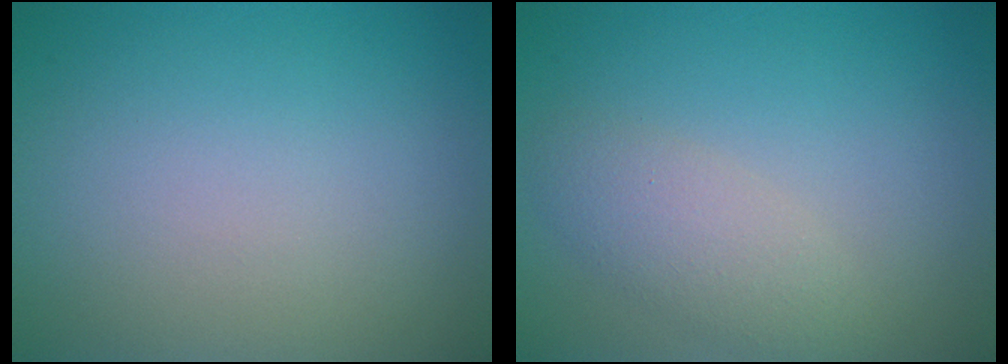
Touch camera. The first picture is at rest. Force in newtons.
{"total": 2.8, "press": 2.8, "slide": 0.2}